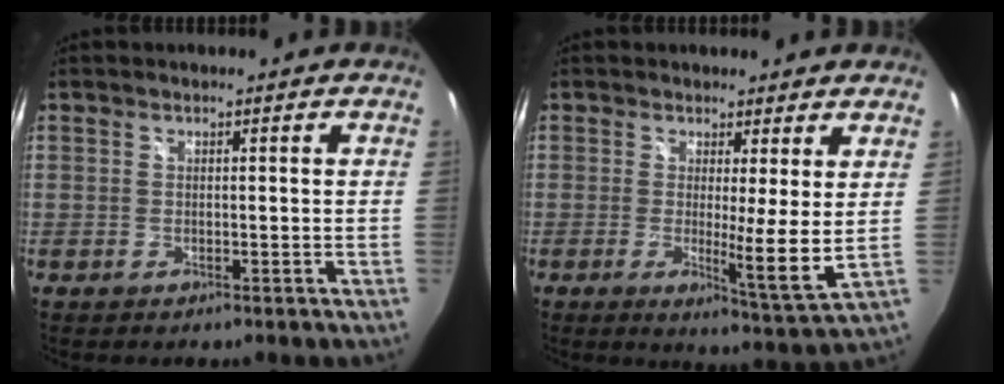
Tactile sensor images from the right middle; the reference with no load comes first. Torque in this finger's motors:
{"motor_torque": [0.97, -0.58, 0.19, 0.08]}